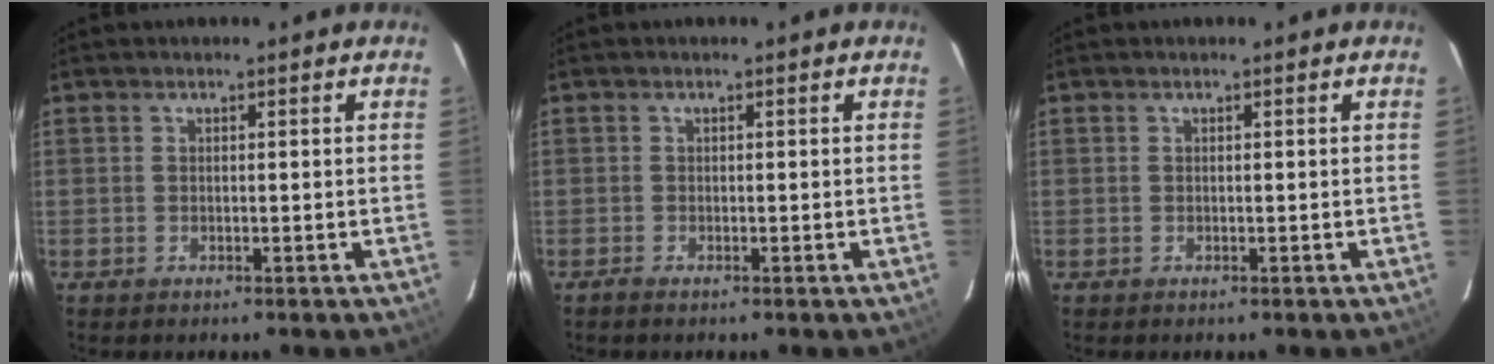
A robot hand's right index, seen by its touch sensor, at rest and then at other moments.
{"total": 0.7, "force": [-0.6, 0.1, 0.3], "torque": [-0.009, -0.003, -0.014]}
{"total": 0.0}